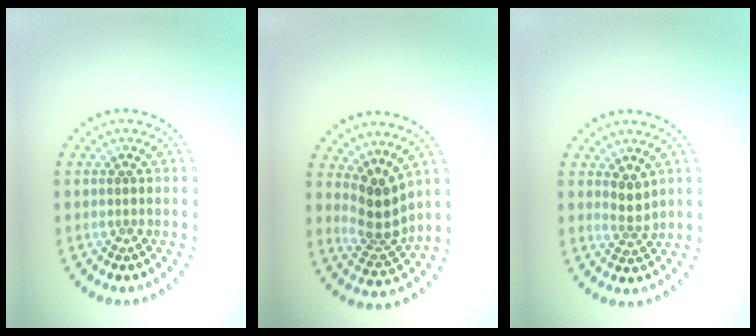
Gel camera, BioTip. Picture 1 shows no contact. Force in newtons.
{"total": 3.2, "press": 2.2, "slide": 2.4}
{"total": 1.7, "press": 1.1, "slide": 1.3}